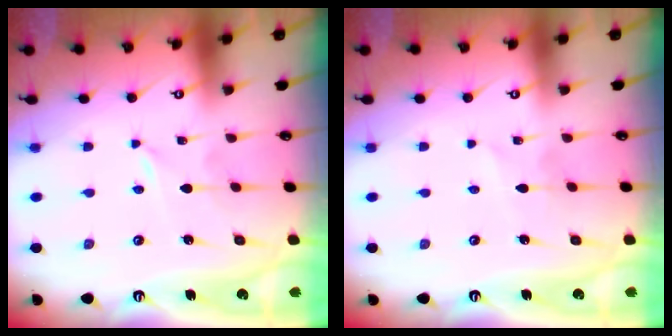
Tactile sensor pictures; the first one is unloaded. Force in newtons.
{"total": 2.7, "press": 2.7, "slide": 0.3}